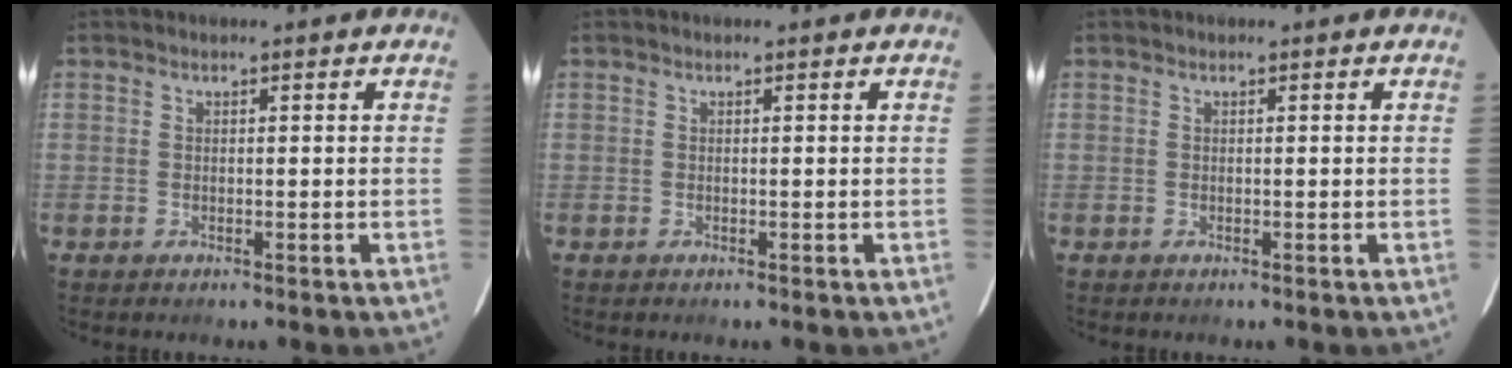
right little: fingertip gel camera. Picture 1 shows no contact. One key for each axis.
{"total": 0.0}
{"total": 0.0}